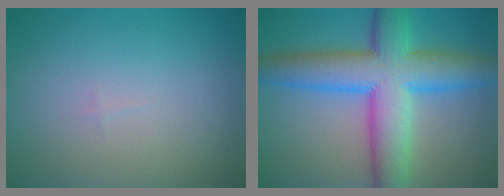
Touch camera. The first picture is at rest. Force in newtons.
{"total": 10.4, "press": 10.4, "slide": 0.3}